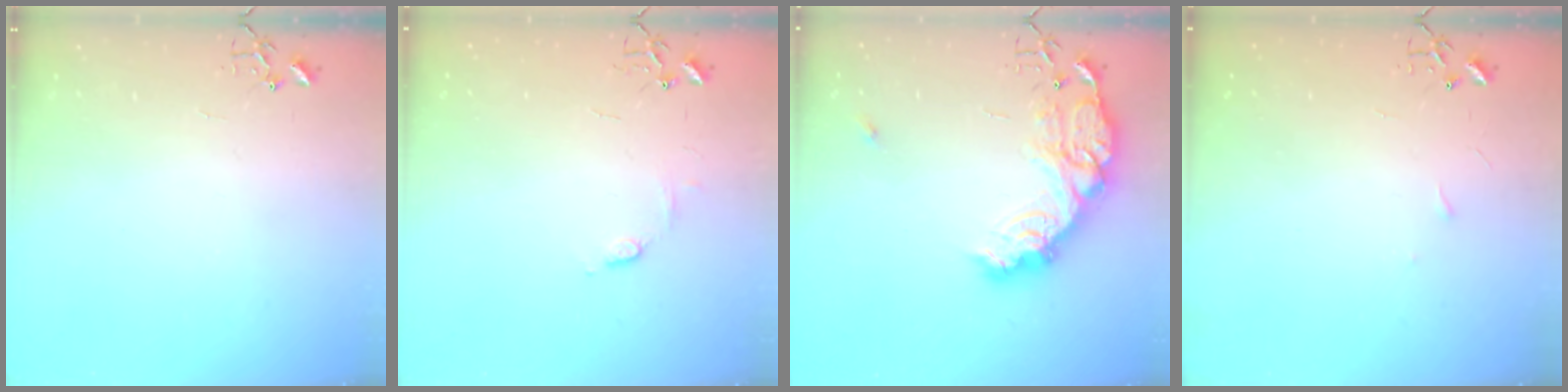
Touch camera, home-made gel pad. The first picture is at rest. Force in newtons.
{"total": 5.7, "press": 5.6, "slide": 0.8}
{"total": 18.7, "press": 18.7, "slide": 1.3}
{"total": 3.4, "press": 3.3, "slide": 0.4}